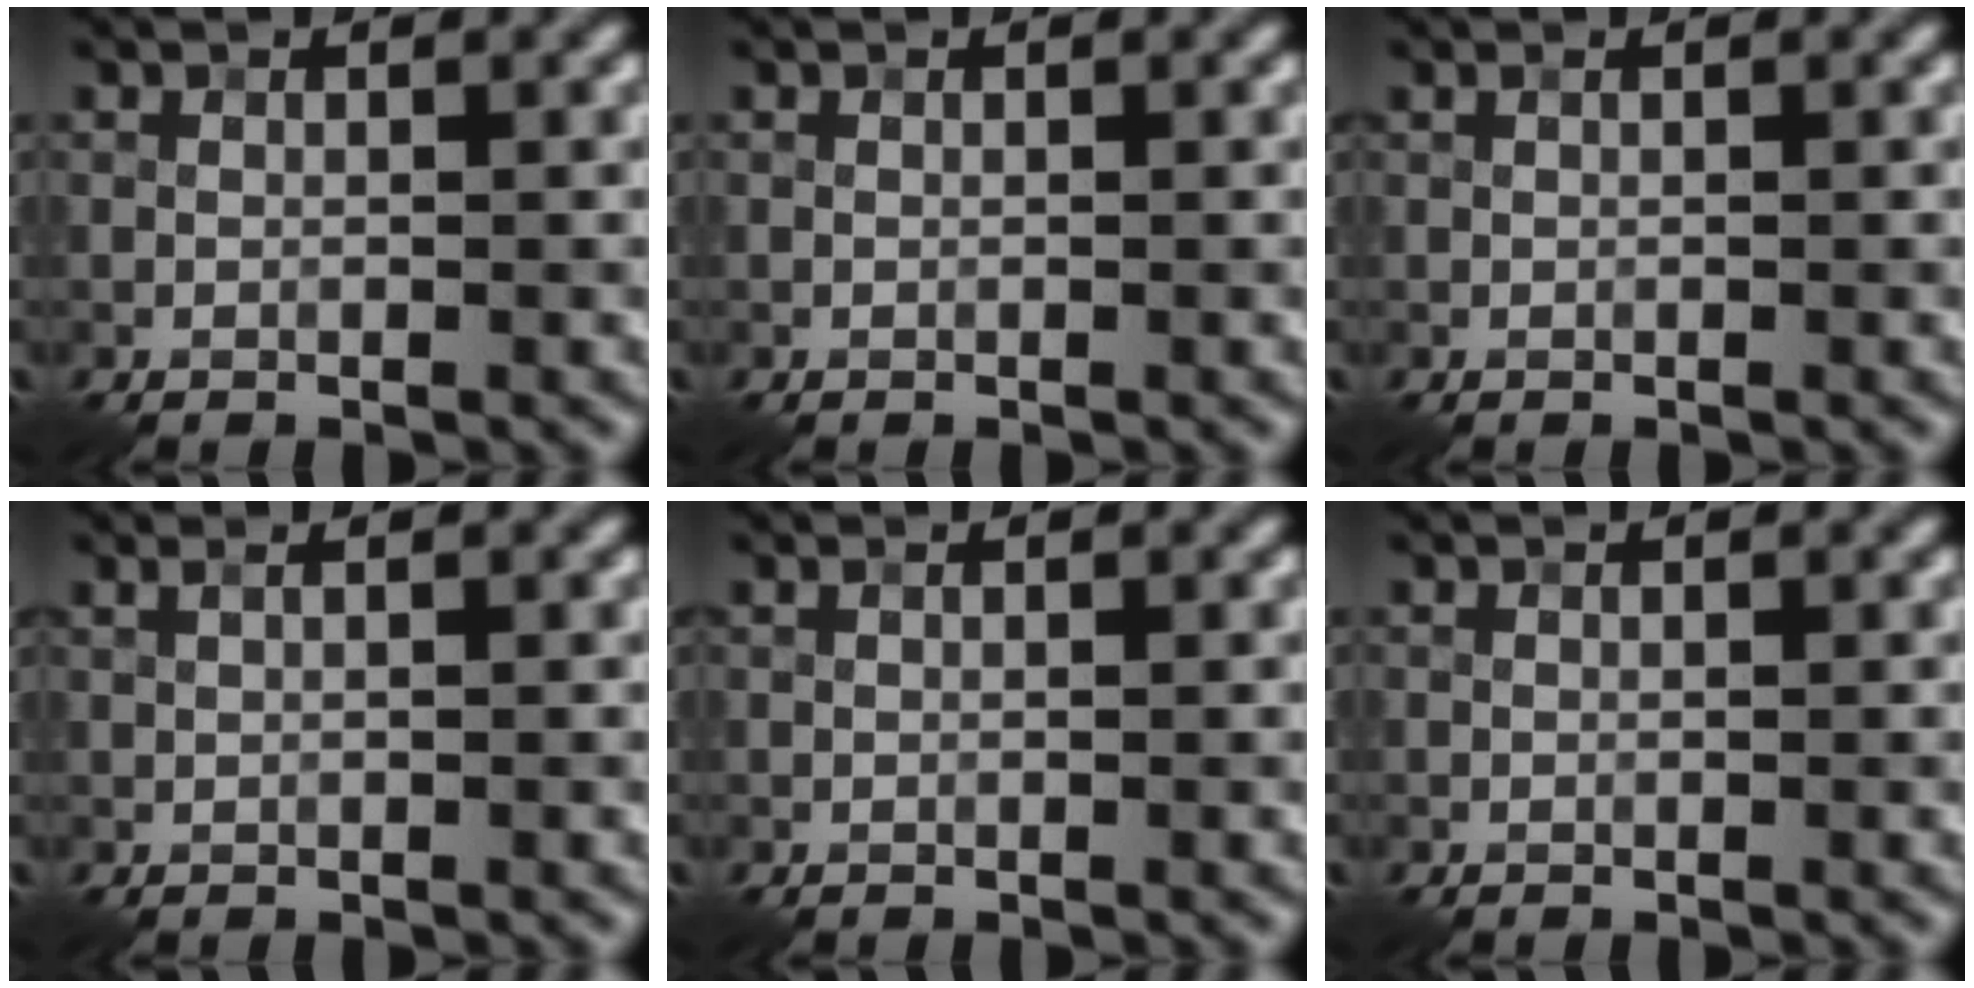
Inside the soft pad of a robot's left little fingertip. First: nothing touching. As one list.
[{"total": 0.0}, {"total": 0.0}, {"total": 1.3, "force": [0.7, 0.6, 1.0], "torque": [-0.009, 0.002, 0.002]}, {"total": 0.0}, {"total": 0.0}]